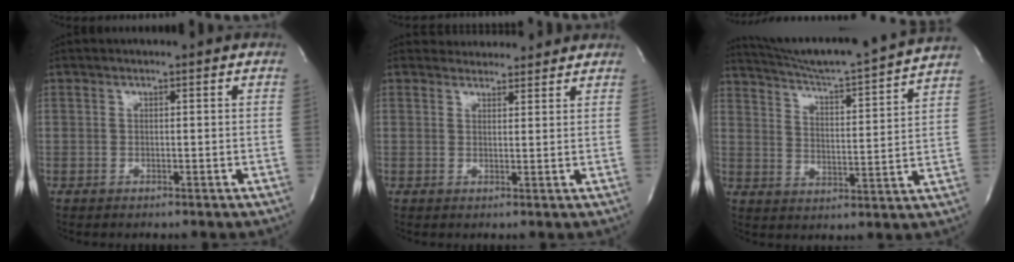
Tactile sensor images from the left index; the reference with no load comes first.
{"total": 5.2, "force": [4.9, 1.7, 0.2], "torque": [0.001, 0.010, 0.056]}
{"total": 18.5, "force": [17.2, -1.5, 6.7], "torque": [-0.118, -0.038, 0.242]}